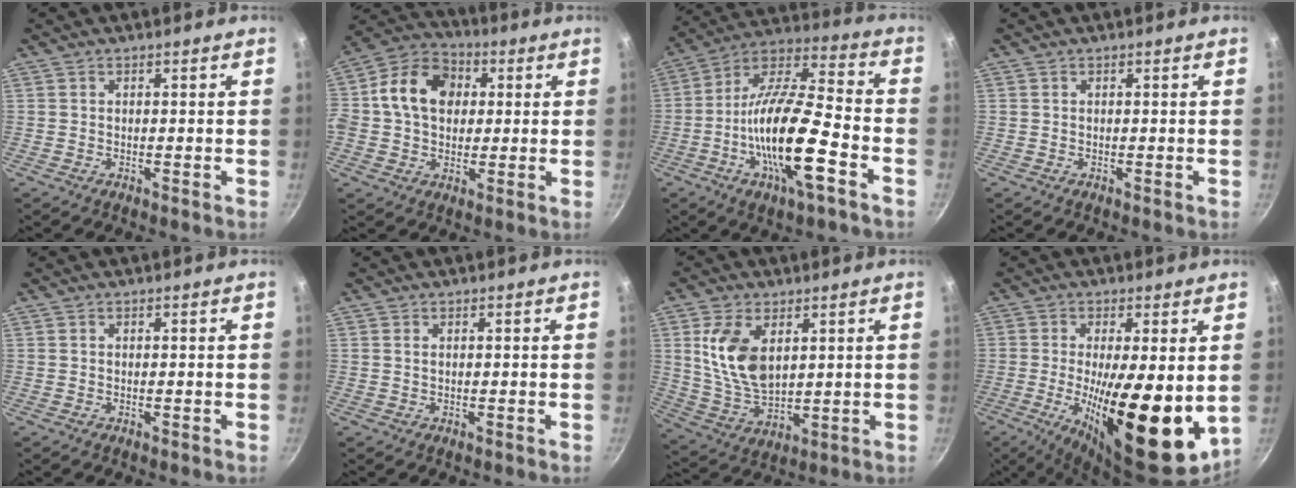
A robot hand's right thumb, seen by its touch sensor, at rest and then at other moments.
{"total": 14.6, "force": [2.1, 11.3, 9.0], "torque": [-0.136, 0.024, 0.014]}
{"total": 20.2, "force": [-6.8, 6.3, 18.0], "torque": [-0.319, 0.034, -0.136]}
{"total": 0.0}
{"total": 0.0}
{"total": 0.6, "force": [0.2, 0.3, 0.5], "torque": [-0.009, 0.001, 0.006]}
{"total": 12.4, "force": [3.7, 7.1, 9.4], "torque": [-0.170, -0.026, 0.084]}
{"total": 20.7, "force": [-1.4, 6.9, 19.5], "torque": [-0.291, -0.028, -0.016]}